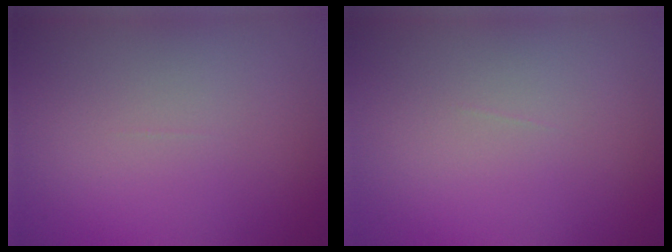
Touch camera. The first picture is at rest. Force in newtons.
{"total": 0.0}